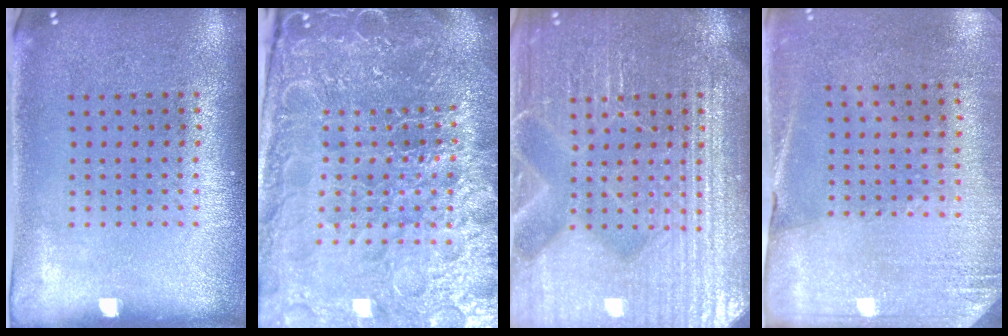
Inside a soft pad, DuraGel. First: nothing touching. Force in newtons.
{"total": 6.2, "press": 5.5, "slide": 2.9}
{"total": 4.9, "press": 4.9, "slide": 0.6}
{"total": 2.6, "press": 2.3, "slide": 1.1}